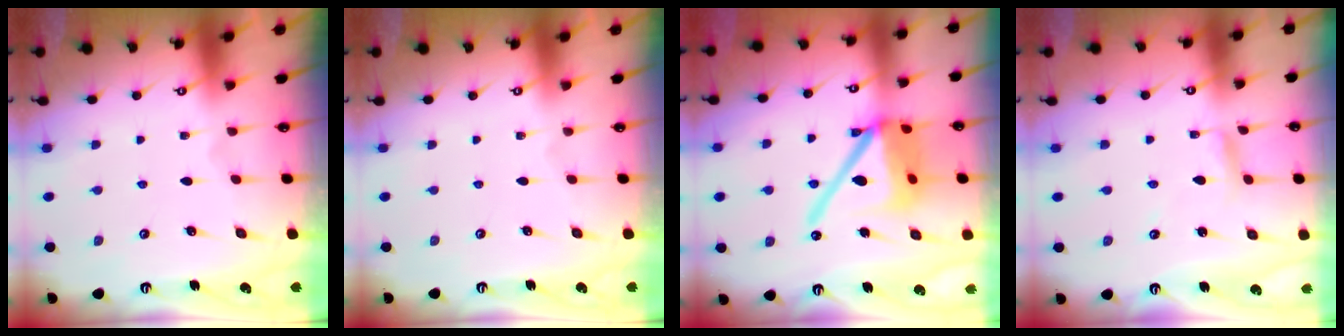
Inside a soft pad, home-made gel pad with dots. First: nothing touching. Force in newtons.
{"total": 0.0}
{"total": 16.9, "press": 16.8, "slide": 2.2}
{"total": 2.9, "press": 2.9, "slide": 0.2}